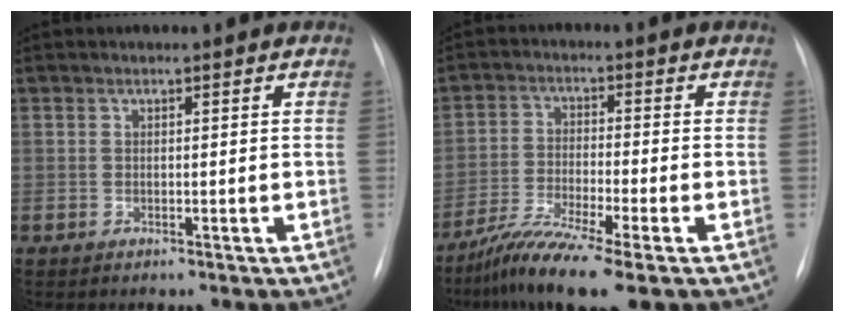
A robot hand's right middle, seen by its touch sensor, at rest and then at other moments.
{"total": 9.5, "force": [-6.7, 0.0, 6.7], "torque": [-0.132, -0.029, -0.122]}